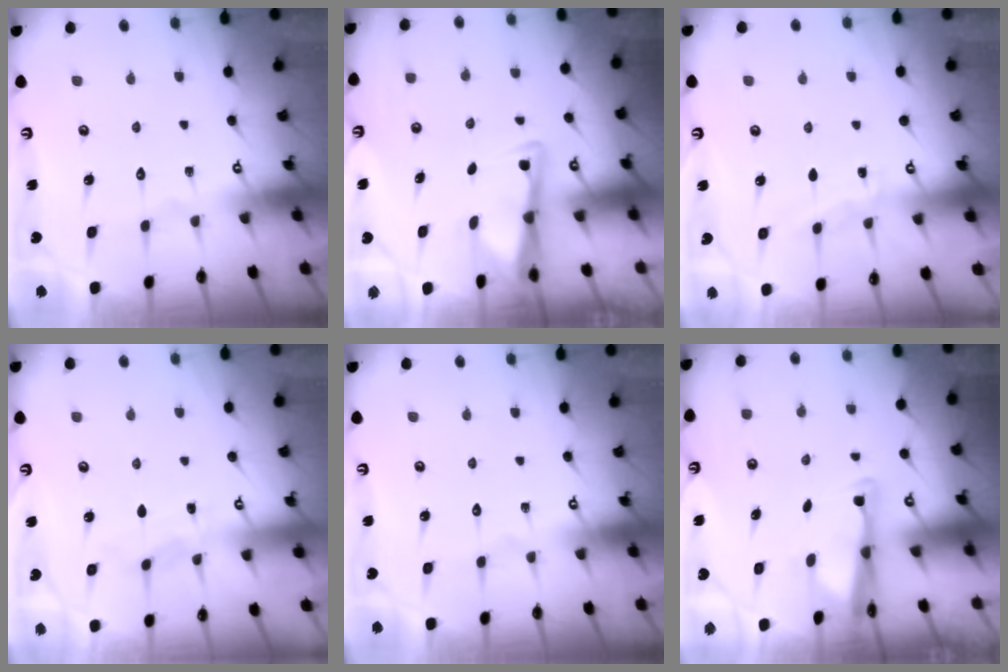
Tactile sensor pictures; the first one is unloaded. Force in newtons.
{"total": 3.1, "press": 3.1, "slide": 0.3}
{"total": 4.8, "press": 4.7, "slide": 0.4}
{"total": 4.6, "press": 4.6, "slide": 0.5}
{"total": 0.0}
{"total": 2.9, "press": 2.8, "slide": 0.8}